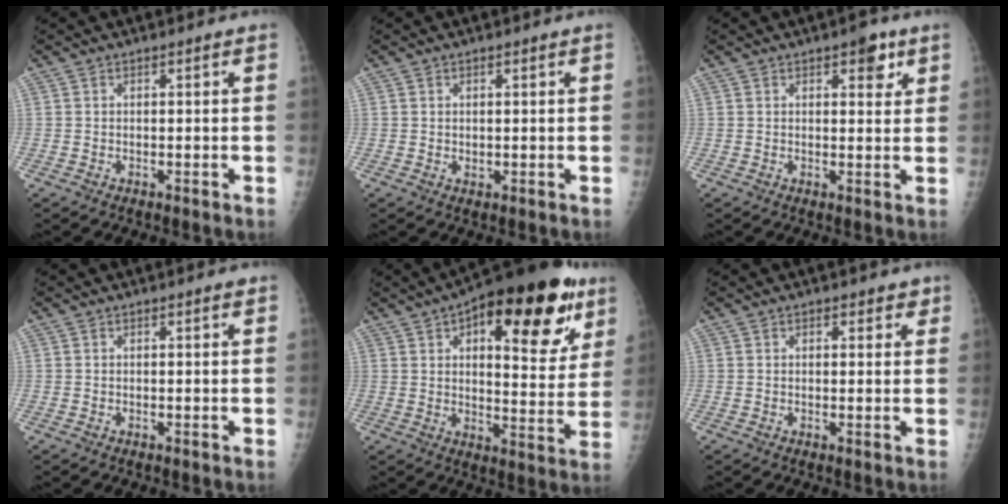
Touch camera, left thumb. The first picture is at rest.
{"total": 0.8, "force": [0.2, 0.6, 0.5], "torque": [-0.008, -0.003, 0.007]}
{"total": 4.1, "force": [2.3, 1.9, 2.8], "torque": [-0.018, -0.008, 0.026]}
{"total": 0.0}
{"total": 24.9, "force": [11.9, 10.5, 19.2], "torque": [-0.228, -0.013, 0.166]}
{"total": 2.1, "force": [1.3, 1.3, 1.1], "torque": [0.005, -0.004, 0.013]}